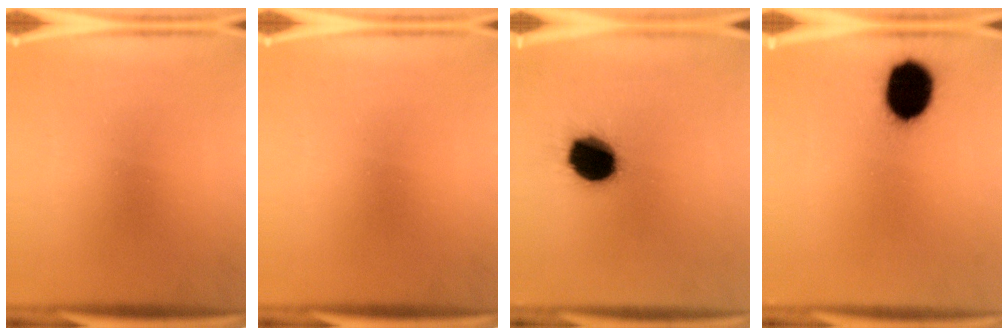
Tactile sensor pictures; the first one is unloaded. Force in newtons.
{"total": 0.0}
{"total": 16.1}
{"total": 12.8}